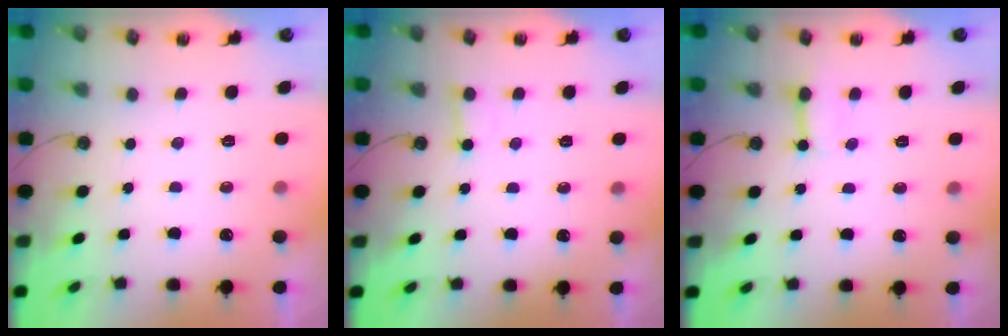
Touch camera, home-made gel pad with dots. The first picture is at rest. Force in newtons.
{"total": 3.2, "press": 3.1, "slide": 0.4}
{"total": 3.8, "press": 3.7, "slide": 0.7}